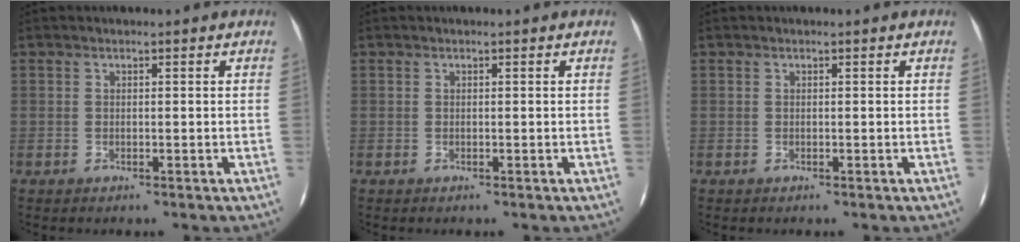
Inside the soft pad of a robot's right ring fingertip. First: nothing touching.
{"total": 0.0}
{"total": 0.0}